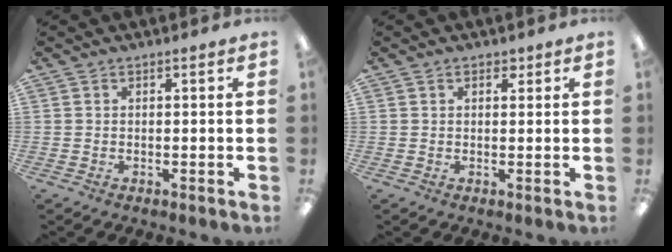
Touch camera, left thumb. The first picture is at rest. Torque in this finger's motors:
{"motor_torque": [-0.11, 0.00, -0.36, -0.12, -0.02]}